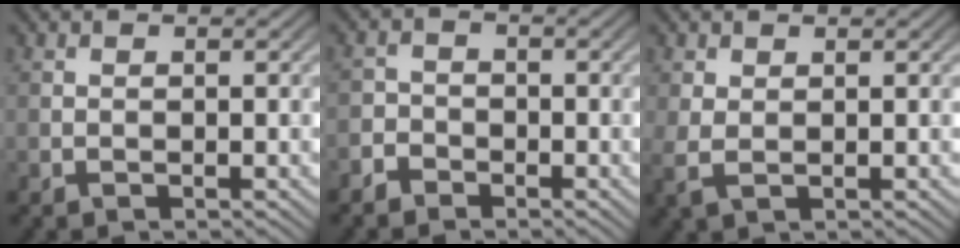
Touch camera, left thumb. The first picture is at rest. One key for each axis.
{"total": 2.5, "fx": -1.9, "fy": 1.7, "fz": 0.4, "tx": 0.003, "ty": 0.003, "tz": -0.049}
{"total": 2.3, "fx": 0.7, "fy": 1.4, "fz": 1.6, "tx": -0.048, "ty": -0.001, "tz": 0.016}